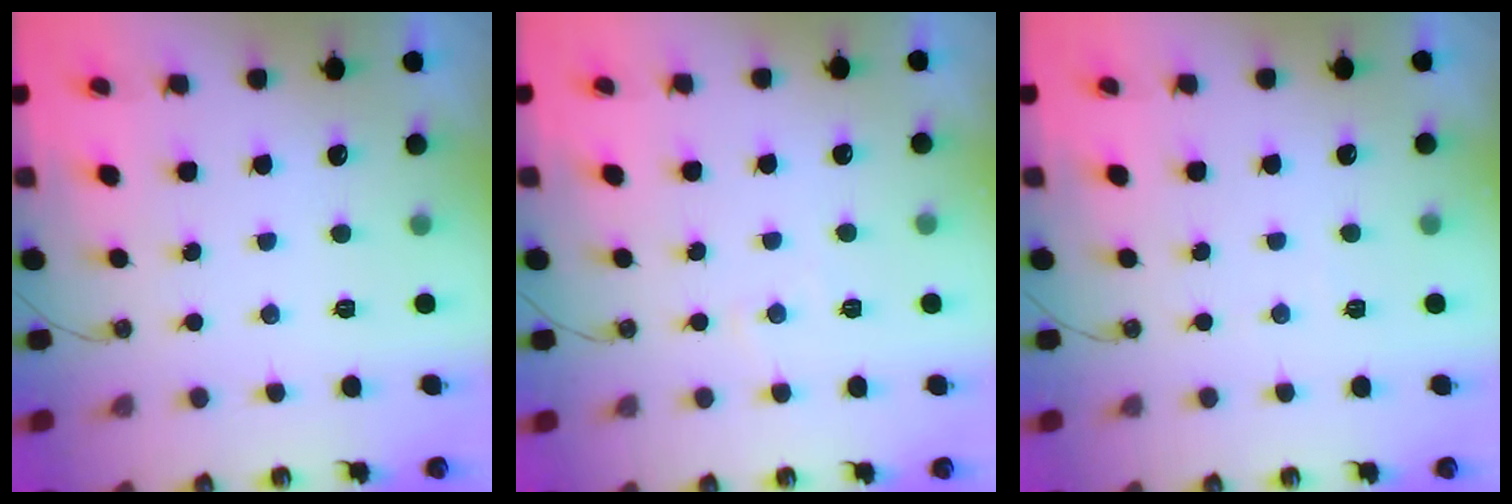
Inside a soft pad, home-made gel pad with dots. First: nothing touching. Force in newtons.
{"total": 3.0, "press": 2.9, "slide": 0.6}
{"total": 2.0, "press": 2.0, "slide": 0.3}